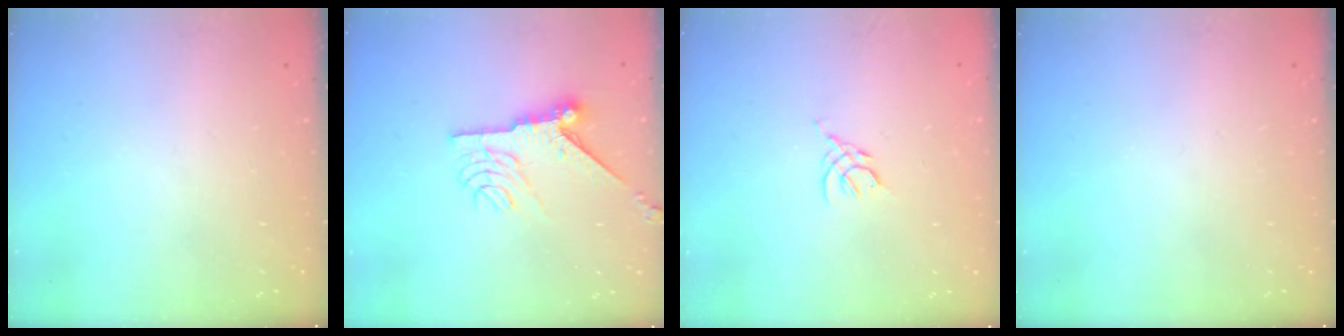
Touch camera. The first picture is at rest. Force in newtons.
{"total": 10.1, "press": 10.1, "slide": 0.3}
{"total": 3.1, "press": 3.0, "slide": 0.7}
{"total": 0.0}